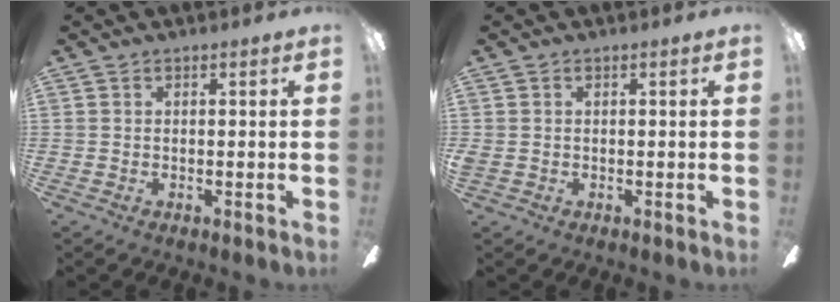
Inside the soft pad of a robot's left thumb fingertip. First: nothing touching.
{"total": 0.8, "force": [0.0, 0.7, 0.3], "torque": [-0.006, 0.005, -0.002]}